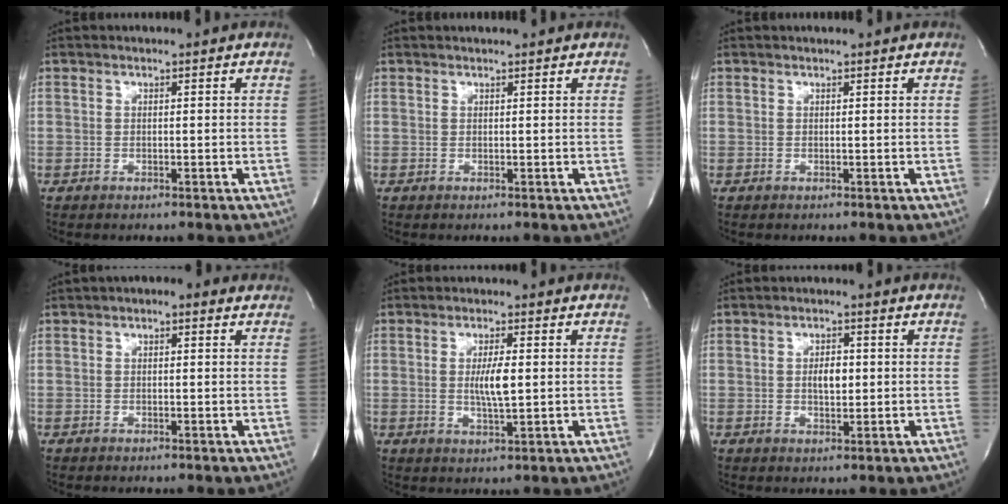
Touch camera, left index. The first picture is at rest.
{"total": 1.0, "force": [0.9, -0.1, 0.3], "torque": [-0.004, 0.007, 0.012]}
{"total": 0.0}
{"total": 2.1, "force": [0.5, 1.2, 1.6], "torque": [-0.028, 0.014, 0.003]}
{"total": 4.5, "force": [0.1, 0.7, 4.4], "torque": [-0.083, -0.006, 0.002]}
{"total": 3.2, "force": [0.0, 1.5, 2.8], "torque": [-0.049, -0.001, 0.002]}